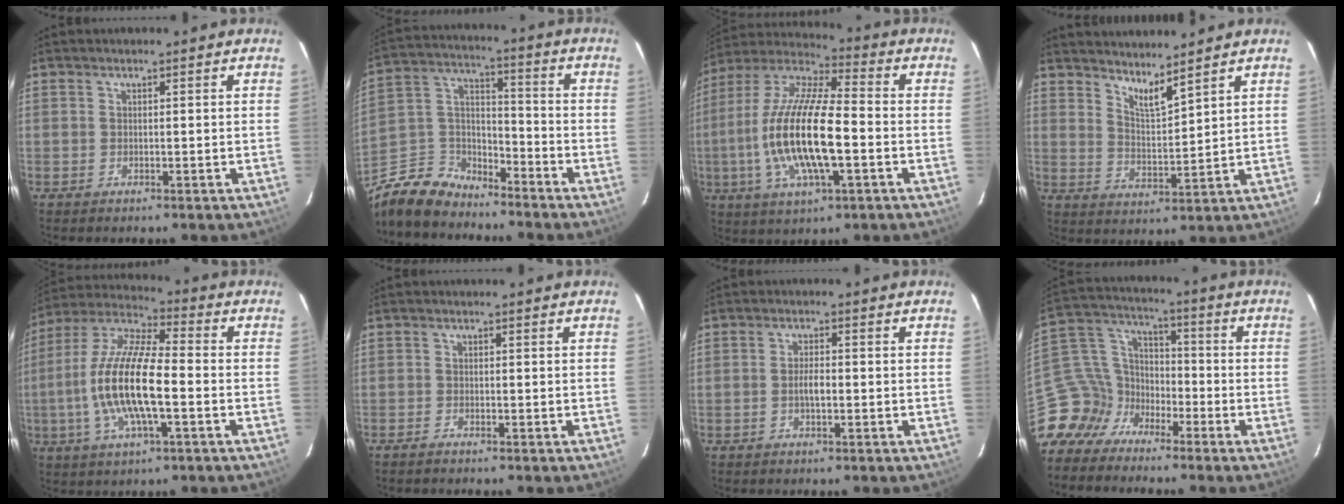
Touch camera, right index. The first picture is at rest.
{"total": 13.6, "force": [-10.8, 6.6, 4.8], "torque": [-0.128, 0.029, -0.202]}
{"total": 19.3, "force": [-3.5, 5.5, 18.1], "torque": [-0.360, -0.004, -0.074]}
{"total": 5.6, "force": [4.8, 0.4, 2.7], "torque": [-0.048, -0.012, 0.087]}
{"total": 16.5, "force": [-3.2, 4.6, 15.6], "torque": [-0.308, 0.000, -0.070]}
{"total": 0.9, "force": [-0.9, 0.2, 0.2], "torque": [-0.012, -0.001, -0.019]}
{"total": 2.4, "force": [-0.5, 0.8, 2.1], "torque": [-0.040, 0.003, -0.010]}
{"total": 10.8, "force": [-8.0, 7.0, 2.0], "torque": [-0.072, 0.040, -0.165]}